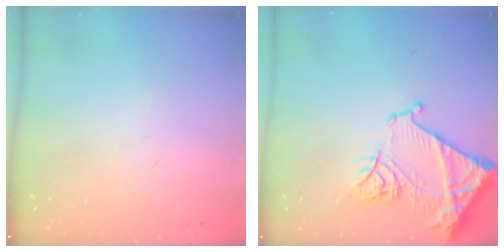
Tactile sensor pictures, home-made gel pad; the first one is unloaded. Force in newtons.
{"total": 17.3, "press": 17.3, "slide": 1.6}